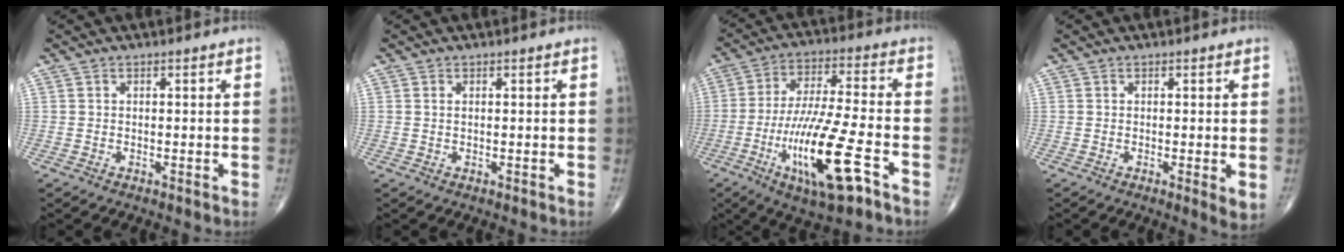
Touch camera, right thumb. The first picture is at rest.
{"total": 0.0}
{"total": 17.7, "force": [-7.3, 3.8, 15.7], "torque": [-0.313, 0.013, -0.119]}
{"total": 2.7, "force": [-0.2, 0.6, 2.6], "torque": [-0.041, -0.012, -0.004]}